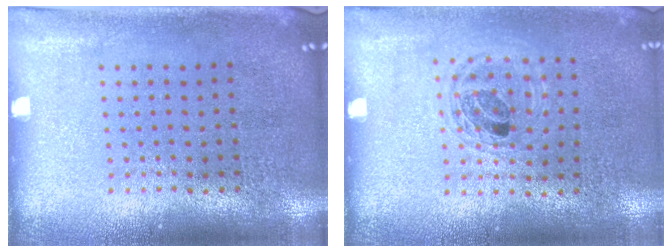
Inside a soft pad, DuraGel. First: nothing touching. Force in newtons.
{"total": 1.1, "press": 1.0, "slide": 0.3}